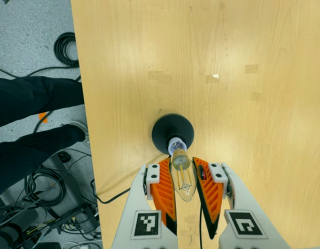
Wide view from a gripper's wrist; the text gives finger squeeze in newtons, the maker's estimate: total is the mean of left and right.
{"total": 20.1, "left": 22.2, "right": 18.0}